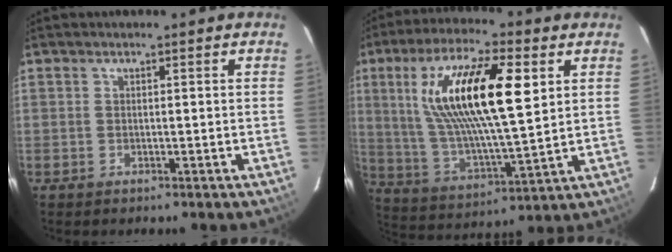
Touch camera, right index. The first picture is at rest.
{"total": 21.3, "force": [6.9, 5.9, 19.2], "torque": [-0.361, 0.011, 0.130]}